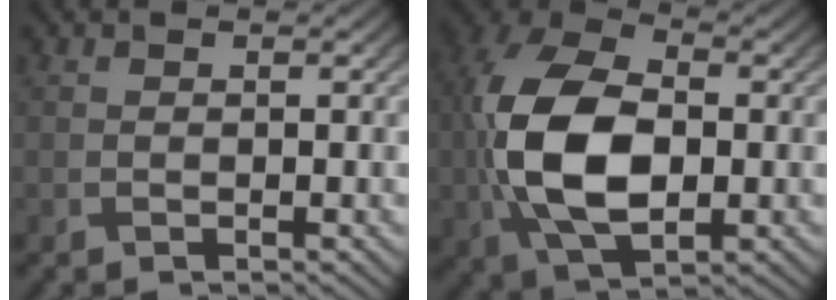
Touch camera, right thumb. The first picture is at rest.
{"total": 14.2, "force": [-1.2, 8.3, 11.4], "torque": [-0.260, 0.003, -0.030]}